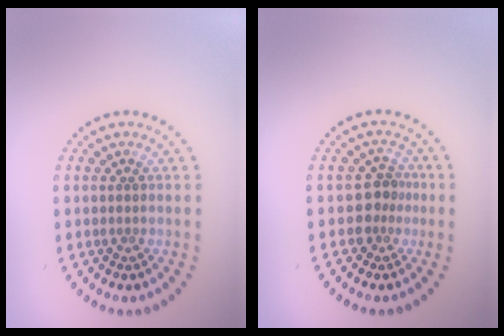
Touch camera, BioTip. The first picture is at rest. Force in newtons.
{"total": 2.2, "press": 1.7, "slide": 1.4}